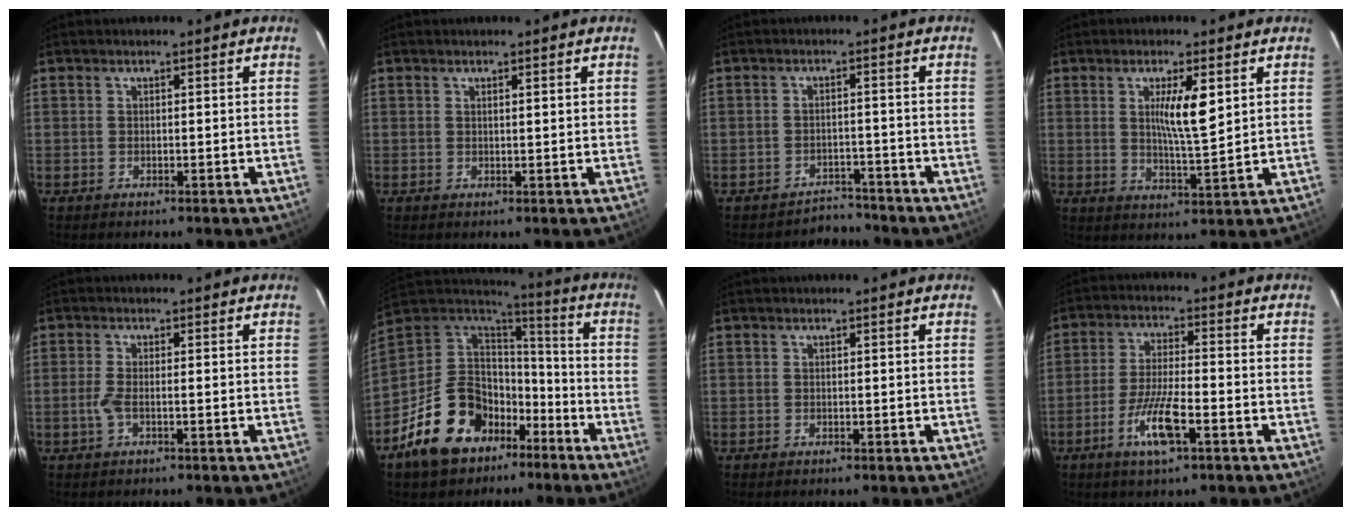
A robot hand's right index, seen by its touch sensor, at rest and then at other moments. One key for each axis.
{"total": 1.4, "fx": 0.6, "fy": 0.4, "fz": 1.2, "tx": -0.026, "ty": 0.003, "tz": 0.008}
{"total": 3.6, "fx": -3.3, "fy": 0.9, "fz": -1.0, "tx": 0.014, "ty": 0.008, "tz": -0.048}
{"total": 7.1, "fx": 2.1, "fy": 0.9, "fz": 6.7, "tx": -0.116, "ty": -0.005, "tz": 0.037}
{"total": 2.6, "fx": -0.8, "fy": 0.7, "fz": 2.4, "tx": -0.057, "ty": 0.001, "tz": -0.017}
{"total": 17.7, "fx": -9.9, "fy": 11.7, "fz": 8.9, "tx": -0.182, "ty": 0.050, "tz": -0.172}
{"total": 0.0}
{"total": 8.4, "fx": -3.9, "fy": 1.3, "fz": 7.3, "tx": -0.146, "ty": -0.008, "tz": -0.071}